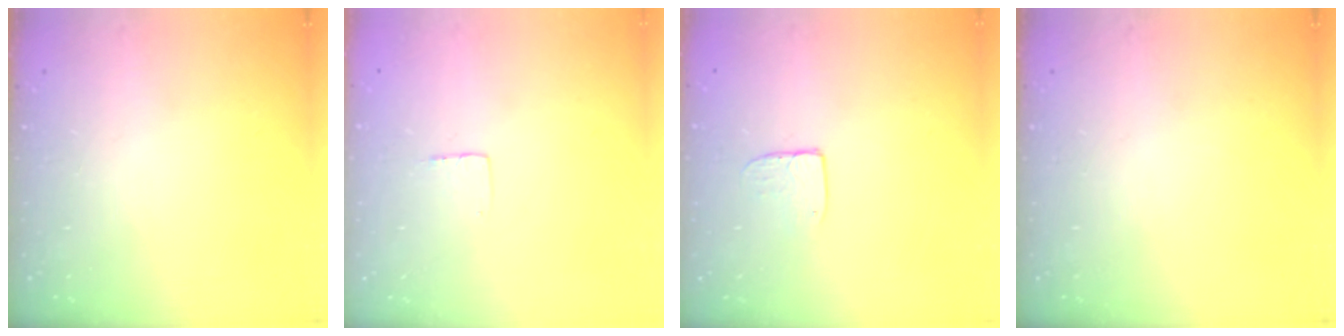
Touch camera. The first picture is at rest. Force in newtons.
{"total": 3.0, "press": 3.0, "slide": 0.2}
{"total": 5.4, "press": 5.4, "slide": 0.4}
{"total": 0.0}